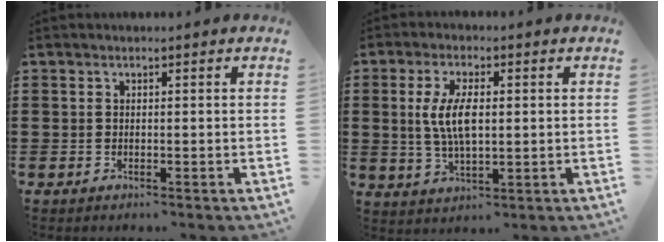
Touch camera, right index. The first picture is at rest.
{"total": 6.7, "force": [0.6, 2.7, 6.1], "torque": [-0.135, 0.004, 0.004]}